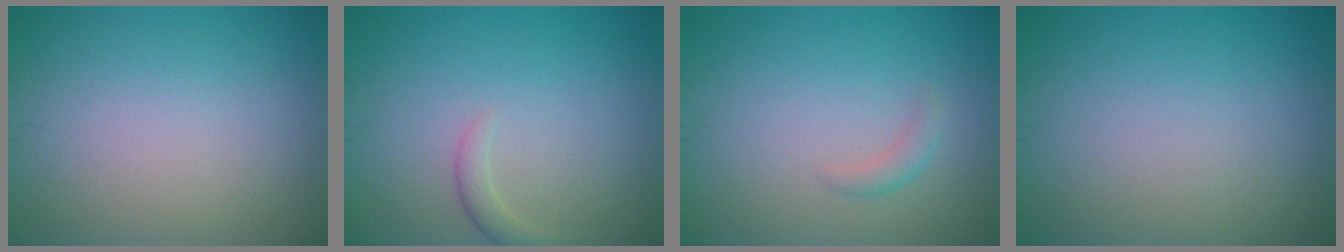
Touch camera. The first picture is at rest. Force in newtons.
{"total": 1.4, "press": 1.4, "slide": 0.1}
{"total": 1.1, "press": 1.1, "slide": 0.0}
{"total": 0.0}